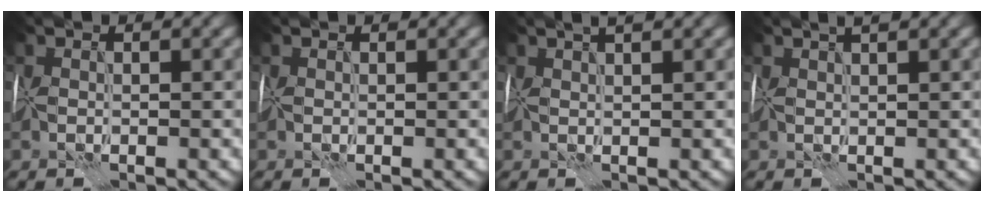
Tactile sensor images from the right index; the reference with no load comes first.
{"total": 0.0}
{"total": 2.4, "force": [1.6, 0.3, 1.8], "torque": [-0.020, 0.021, 0.010]}
{"total": 2.1, "force": [1.4, 0.1, 1.5], "torque": [-0.018, 0.017, 0.010]}